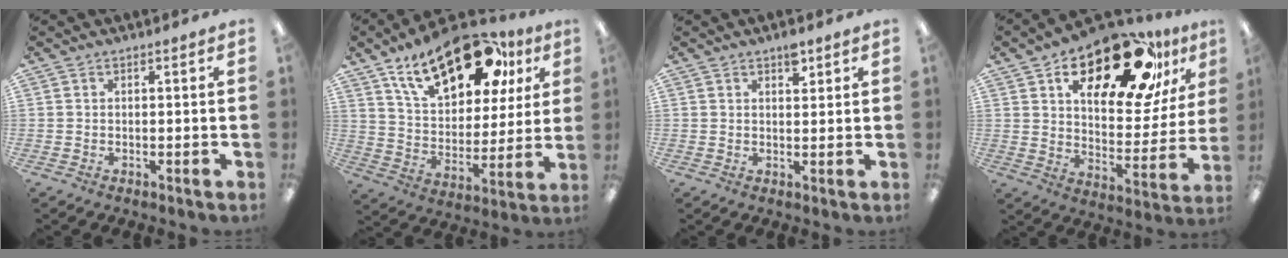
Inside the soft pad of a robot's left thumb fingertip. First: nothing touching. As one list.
[{"total": 22.5, "force": [14.4, 10.9, 13.5], "torque": [-0.208, -0.068, 0.247]}, {"total": 3.5, "force": [2.3, 1.6, 2.0], "torque": [-0.012, -0.011, 0.034]}, {"total": 23.4, "force": [15.9, 9.8, 14.1], "torque": [-0.209, -0.090, 0.262]}]